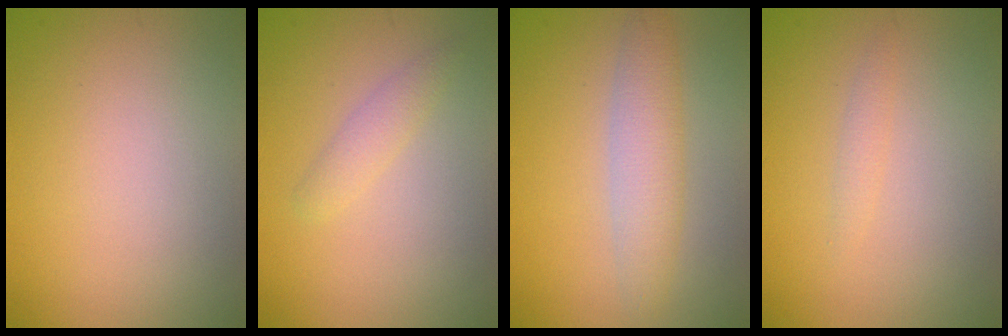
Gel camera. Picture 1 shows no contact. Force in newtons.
{"total": 1.4, "press": 1.4, "slide": 0.0}
{"total": 3.3, "press": 3.3, "slide": 0.0}
{"total": 0.9, "press": 0.9, "slide": 0.0}